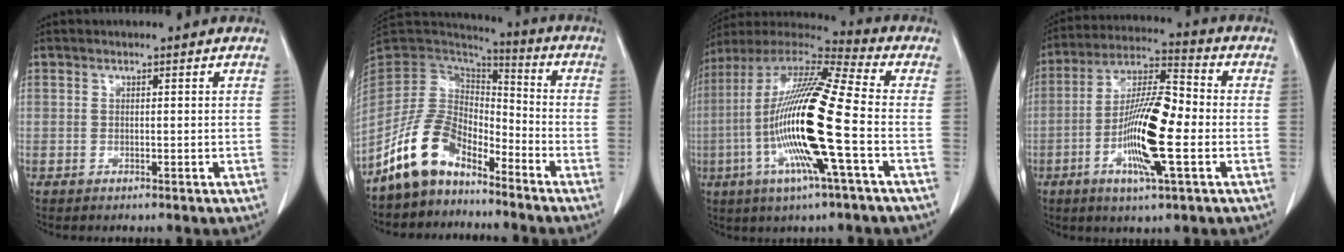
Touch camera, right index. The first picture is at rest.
{"total": 11.3, "force": [-8.4, 5.3, 5.3], "torque": [-0.119, 0.031, -0.168]}
{"total": 20.4, "force": [-4.2, 0.8, 19.9], "torque": [-0.405, -0.013, -0.090]}
{"total": 14.0, "force": [-3.3, 1.9, 13.5], "torque": [-0.254, 0.001, -0.065]}